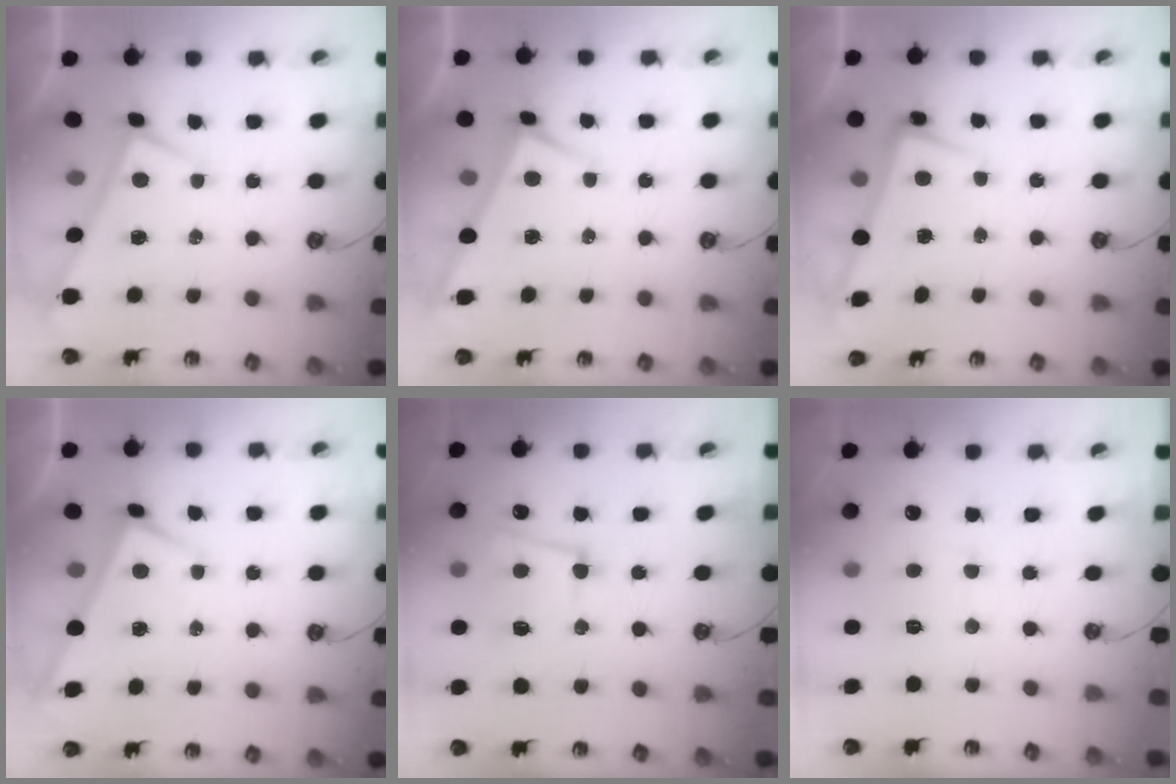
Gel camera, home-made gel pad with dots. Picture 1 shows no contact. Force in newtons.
{"total": 3.9, "press": 3.9, "slide": 0.2}
{"total": 2.3, "press": 2.1, "slide": 0.9}
{"total": 1.8, "press": 1.8, "slide": 0.1}
{"total": 8.7, "press": 8.5, "slide": 1.6}
{"total": 0.8, "press": 0.5, "slide": 0.6}